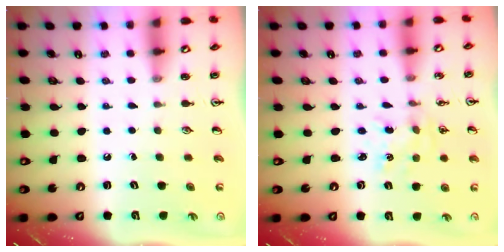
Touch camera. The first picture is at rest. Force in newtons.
{"total": 1.7, "press": 1.7, "slide": 0.3}